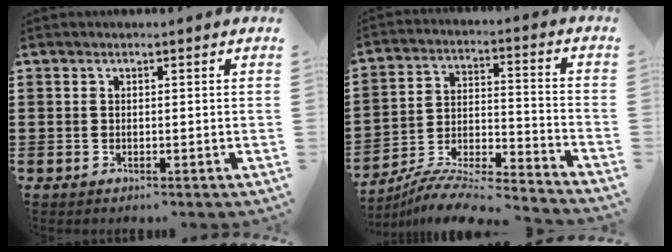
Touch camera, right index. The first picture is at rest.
{"total": 8.2, "force": [-7.7, 0.7, 2.6], "torque": [-0.047, 0.002, -0.154]}